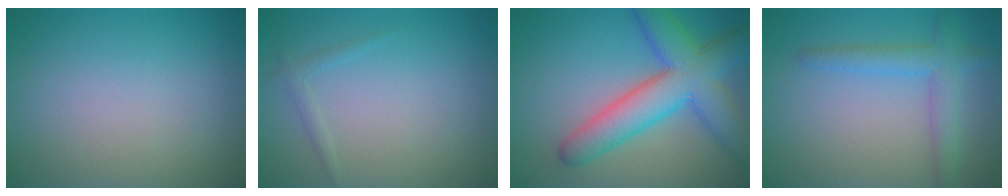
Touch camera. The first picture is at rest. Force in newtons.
{"total": 0.9, "press": 0.9, "slide": 0.1}
{"total": 8.3, "press": 8.3, "slide": 0.3}
{"total": 3.2, "press": 3.1, "slide": 0.2}